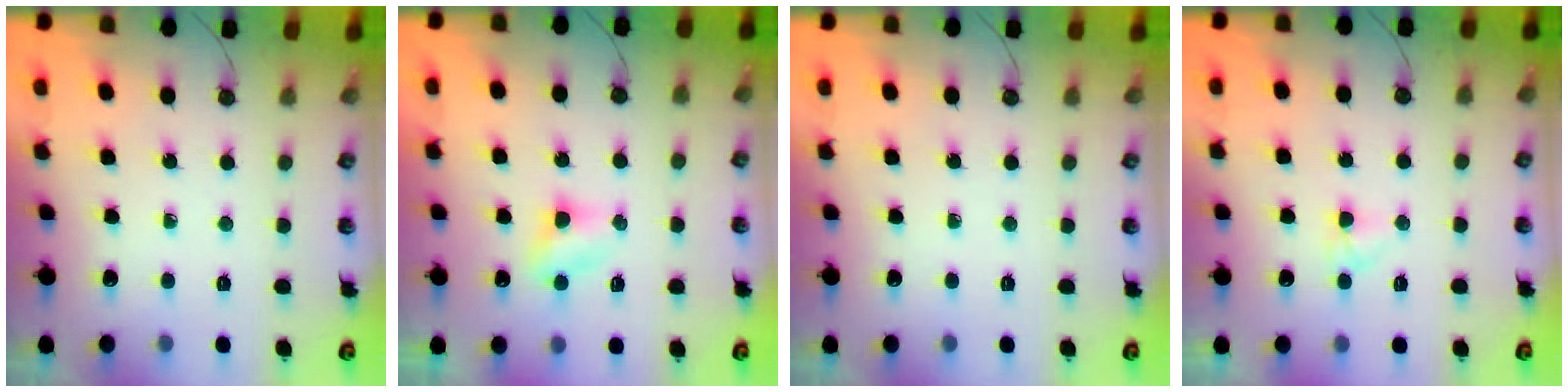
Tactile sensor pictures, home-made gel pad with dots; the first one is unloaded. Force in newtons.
{"total": 5.2, "press": 5.2, "slide": 0.5}
{"total": 0.0}
{"total": 2.5, "press": 2.5, "slide": 0.3}